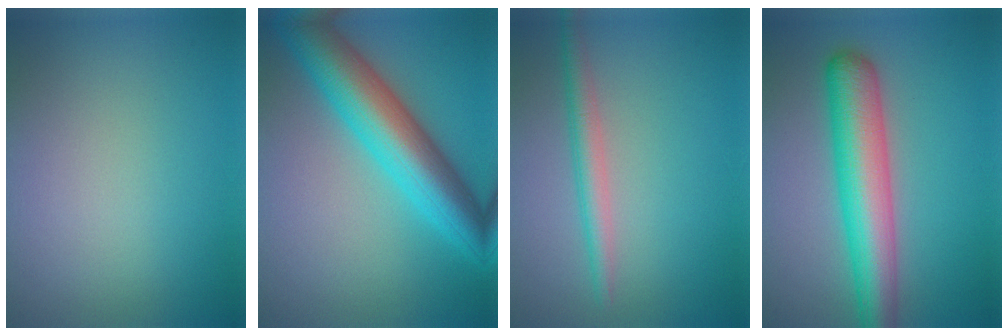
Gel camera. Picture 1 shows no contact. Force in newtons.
{"total": 9.0, "press": 9.0, "slide": 0.0}
{"total": 2.4, "press": 2.4, "slide": 0.1}
{"total": 7.6, "press": 7.6, "slide": 0.2}